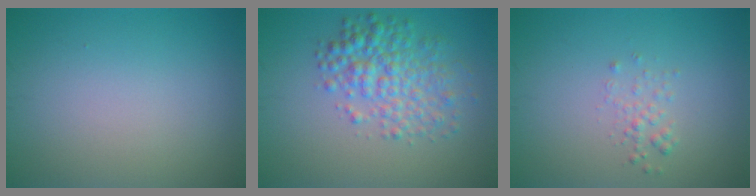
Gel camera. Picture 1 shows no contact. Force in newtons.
{"total": 4.5, "press": 4.5, "slide": 0.1}
{"total": 1.1, "press": 1.1, "slide": 0.1}